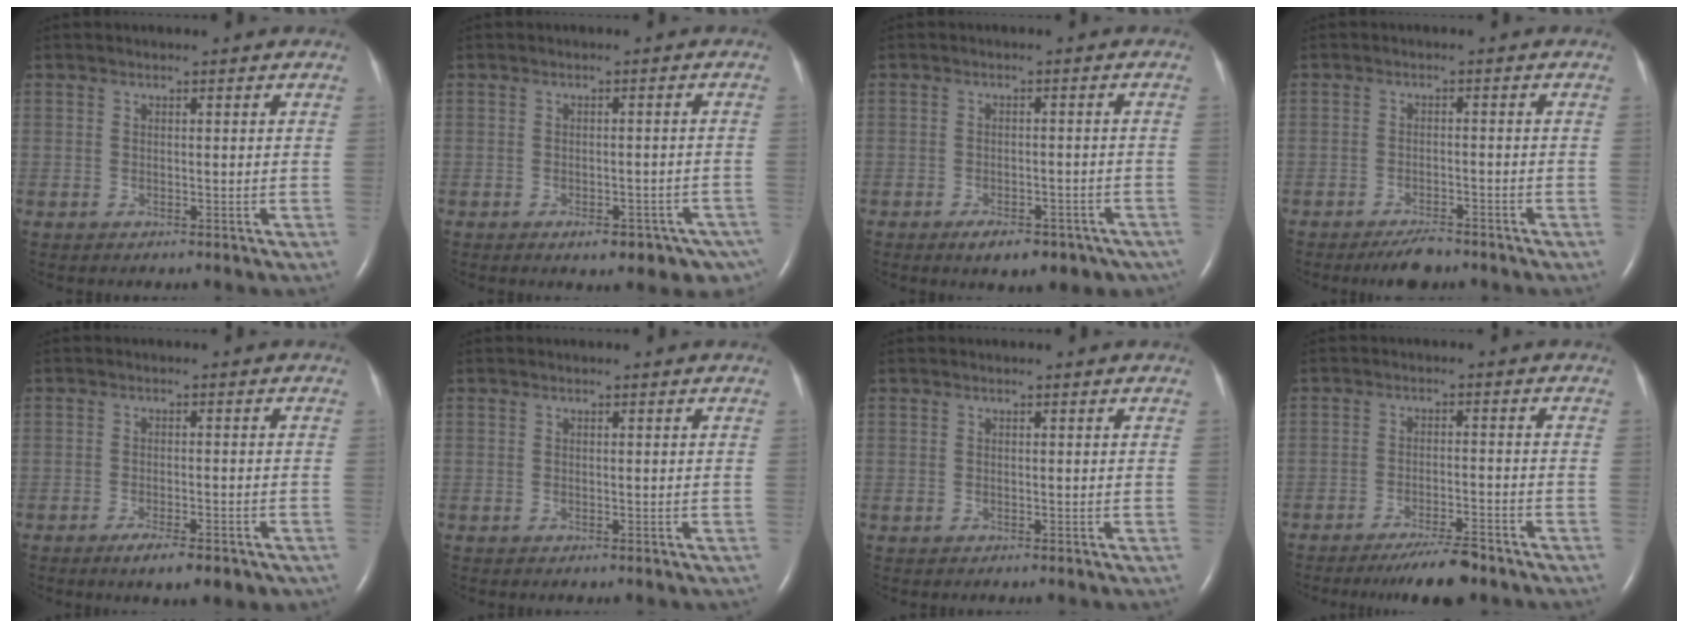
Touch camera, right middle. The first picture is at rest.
{"total": 9.4, "force": [-6.5, 4.1, 5.5], "torque": [-0.049, 0.005, -0.079]}
{"total": 9.9, "force": [-7.4, 4.4, 4.9], "torque": [-0.042, 0.009, -0.092]}
{"total": 3.8, "force": [-3.2, 1.0, 1.7], "torque": [-0.037, -0.005, -0.051]}
{"total": 6.5, "force": [-4.5, 1.7, 4.4], "torque": [-0.056, -0.008, -0.057]}
{"total": 0.0}
{"total": 0.0}
{"total": 6.3, "force": [-5.2, 0.8, 3.5], "torque": [-0.060, -0.013, -0.088]}